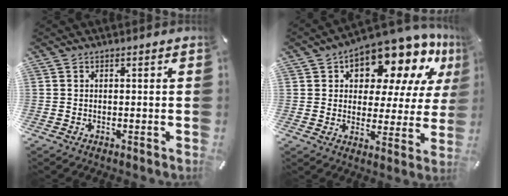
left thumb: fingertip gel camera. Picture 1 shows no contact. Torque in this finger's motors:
{"motor_torque": [2.52, 2.49, 2.00, -0.77, 0.17]}